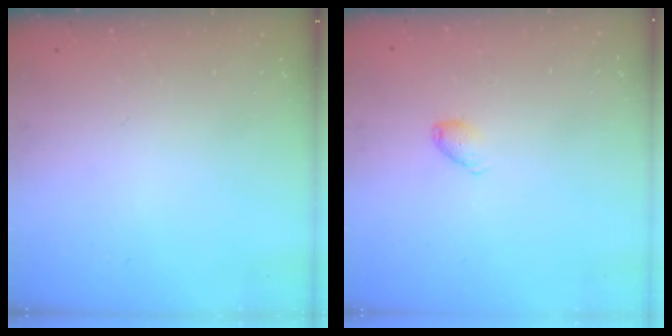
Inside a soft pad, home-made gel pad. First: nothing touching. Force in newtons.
{"total": 4.4, "press": 4.4, "slide": 0.7}